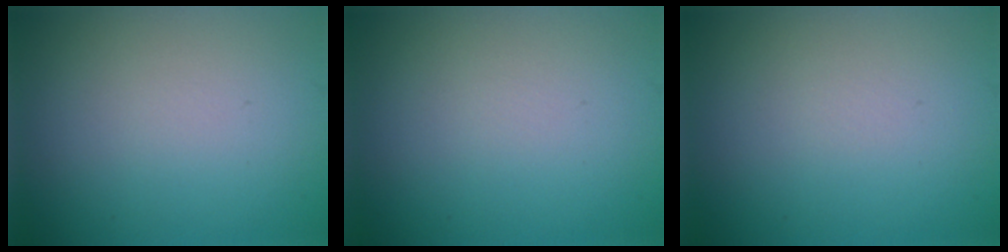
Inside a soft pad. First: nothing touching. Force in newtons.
{"total": 0.0}
{"total": 0.0}